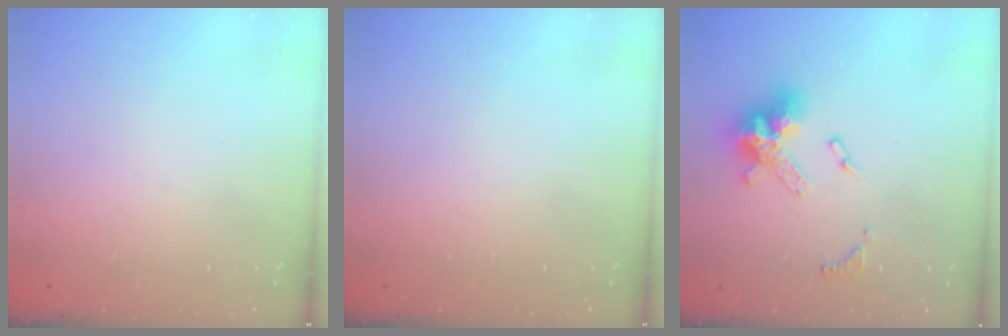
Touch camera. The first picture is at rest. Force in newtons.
{"total": 0.0}
{"total": 14.1, "press": 14.1, "slide": 0.9}